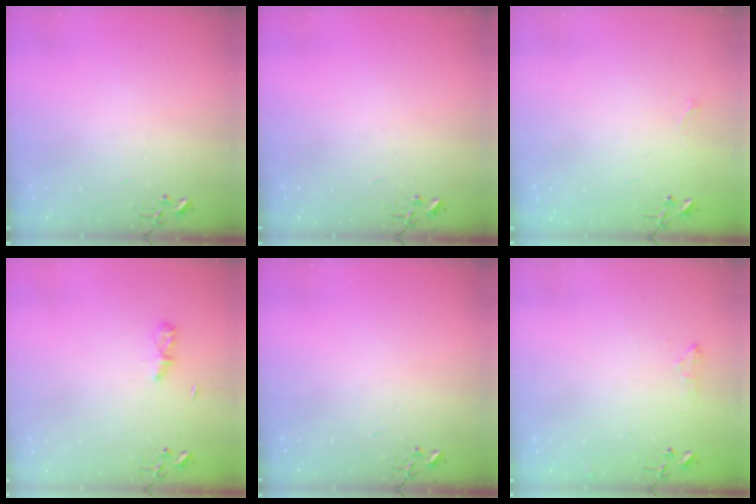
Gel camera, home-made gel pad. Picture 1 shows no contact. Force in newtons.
{"total": 0.0}
{"total": 4.7, "press": 4.7, "slide": 0.6}
{"total": 3.8, "press": 3.7, "slide": 0.4}
{"total": 0.0}
{"total": 7.3, "press": 7.3, "slide": 0.8}